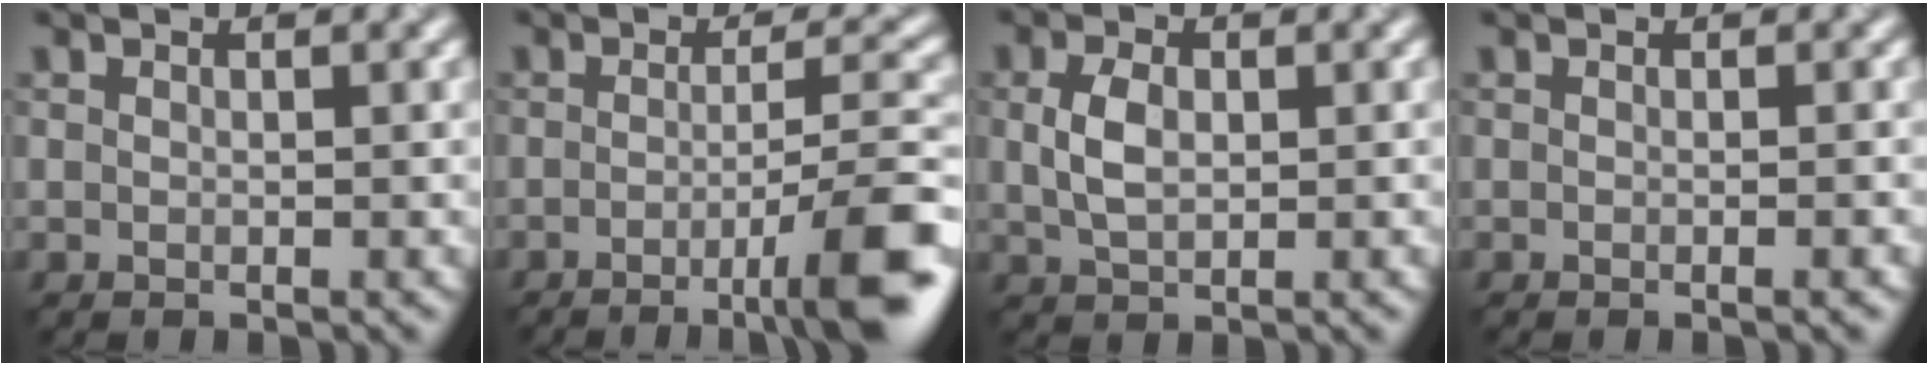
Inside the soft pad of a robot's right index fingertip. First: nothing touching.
{"total": 8.9, "force": [-3.6, 1.6, 7.9], "torque": [-0.095, 0.005, -0.047]}
{"total": 2.6, "force": [-0.1, 1.6, 2.0], "torque": [-0.046, 0.009, 0.009]}
{"total": 1.8, "force": [-0.4, 0.8, 1.5], "torque": [-0.002, 0.007, -0.018]}